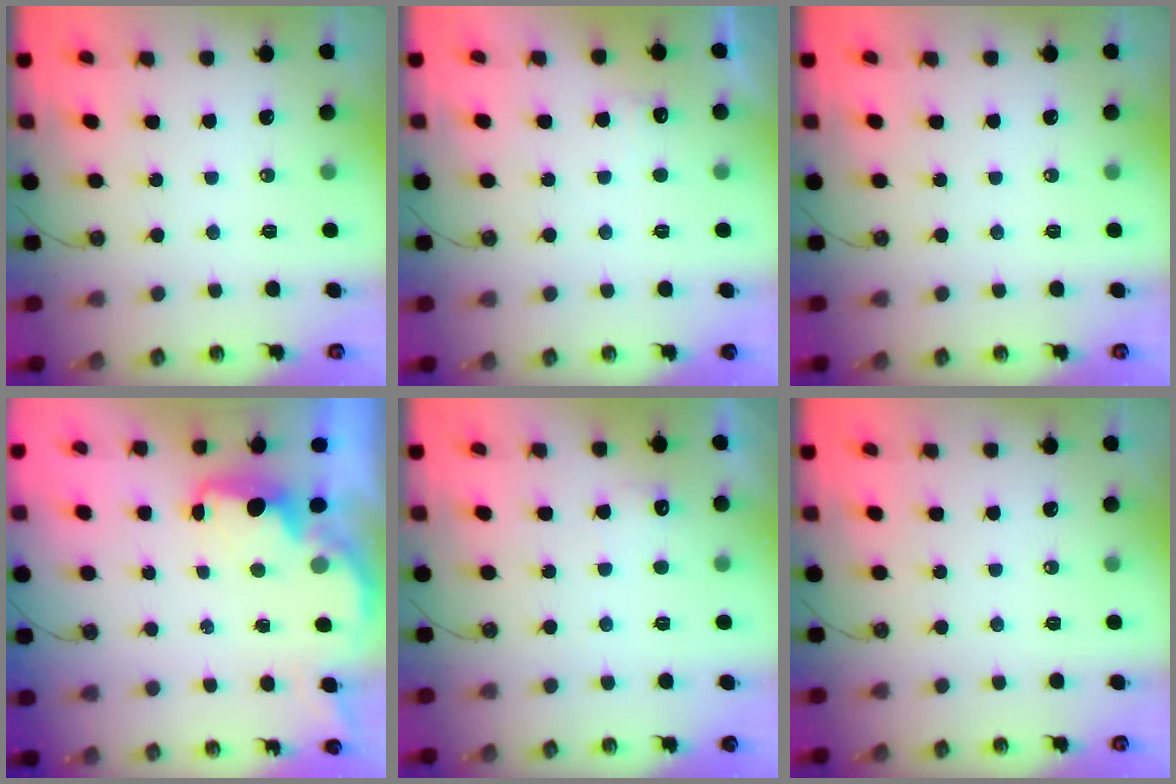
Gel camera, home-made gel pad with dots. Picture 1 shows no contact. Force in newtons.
{"total": 4.8, "press": 4.6, "slide": 1.2}
{"total": 0.0}
{"total": 2.3, "press": 2.1, "slide": 0.9}
{"total": 5.5, "press": 5.4, "slide": 0.7}
{"total": 0.0}